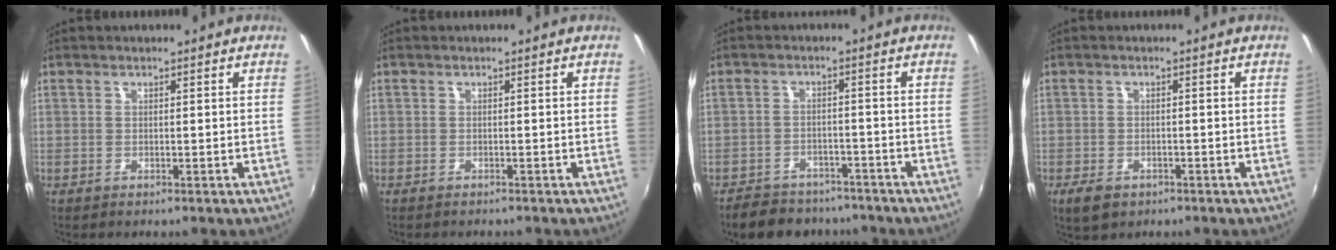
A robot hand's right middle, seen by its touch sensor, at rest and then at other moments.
{"total": 1.0, "force": [-0.9, 0.3, 0.2], "torque": [-0.007, -0.004, -0.014]}
{"total": 11.6, "force": [-9.6, 5.3, 3.7], "torque": [-0.093, 0.008, -0.133]}
{"total": 4.1, "force": [-2.4, 2.5, 2.2], "torque": [-0.051, -0.010, -0.040]}